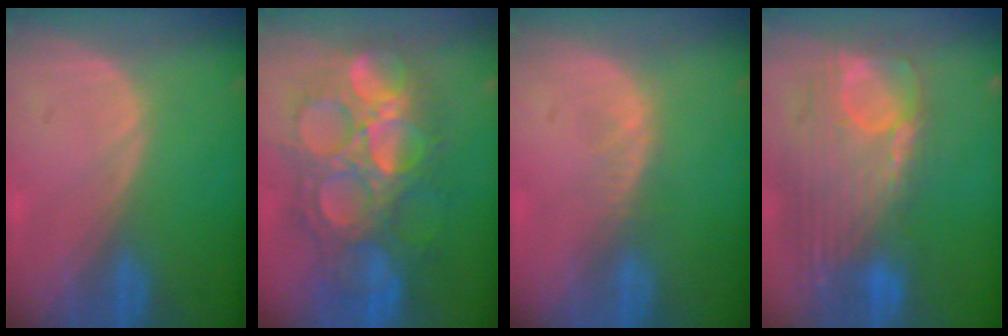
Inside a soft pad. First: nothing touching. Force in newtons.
{"total": 13.0, "press": 13.0, "slide": 1.5}
{"total": 1.5, "press": 1.5, "slide": 0.2}
{"total": 12.7, "press": 10.7, "slide": 6.7}